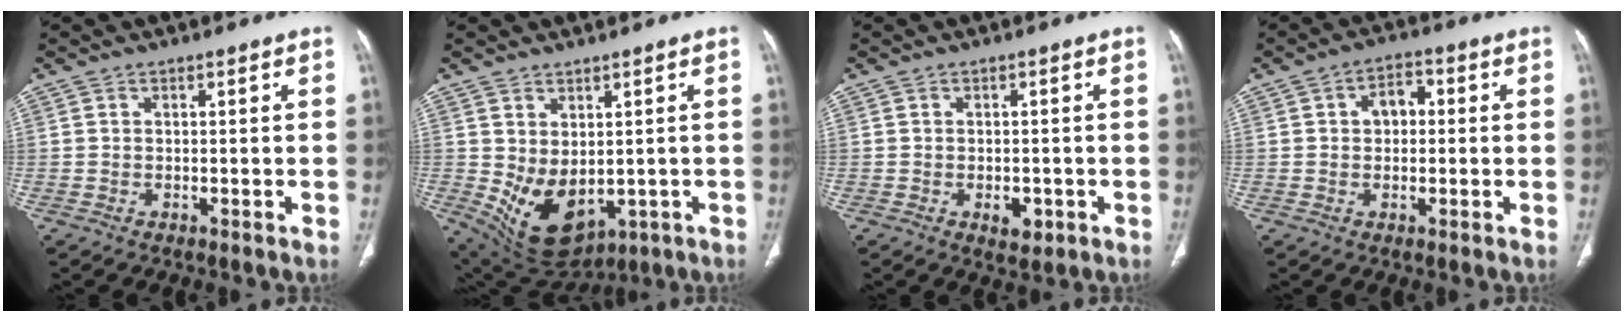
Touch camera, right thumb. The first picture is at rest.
{"total": 11.2, "force": [-1.3, 7.0, 8.6], "torque": [-0.134, -0.009, 0.016]}
{"total": 3.4, "force": [-1.2, 2.0, 2.4], "torque": [-0.025, 0.001, -0.010]}
{"total": 5.0, "force": [0.6, 3.6, 3.5], "torque": [-0.039, 0.015, 0.002]}